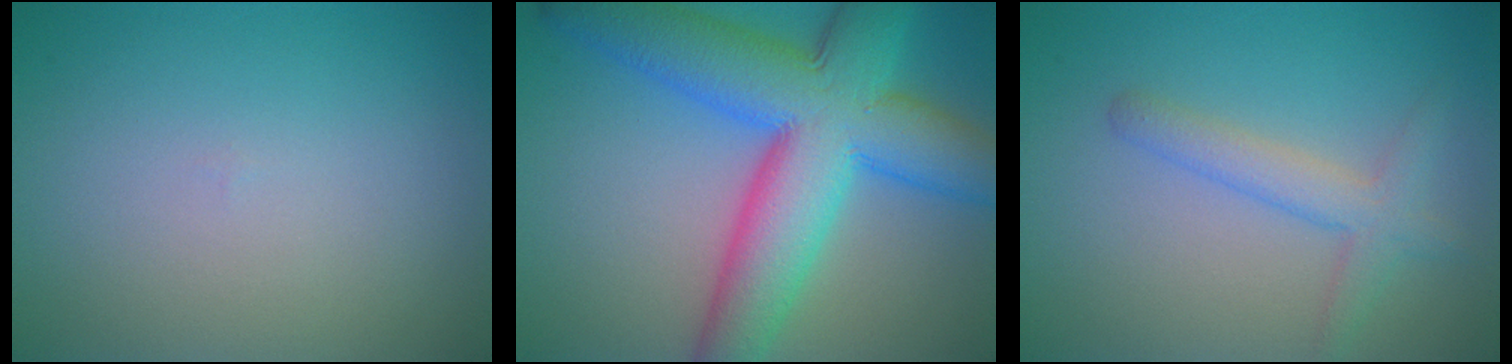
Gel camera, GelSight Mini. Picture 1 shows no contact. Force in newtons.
{"total": 12.4, "press": 12.4, "slide": 0.2}
{"total": 2.9, "press": 2.8, "slide": 0.2}